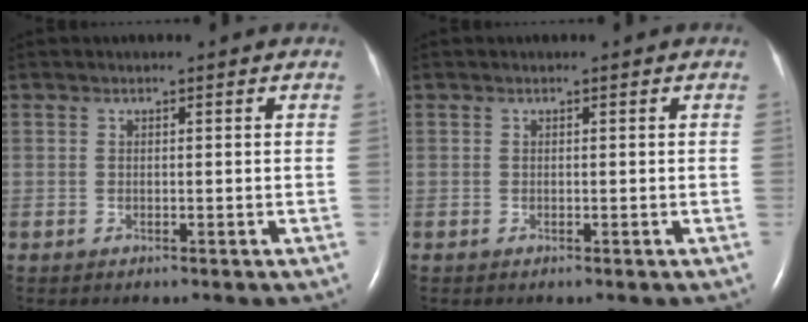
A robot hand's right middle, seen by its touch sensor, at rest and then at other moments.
{"total": 0.0}